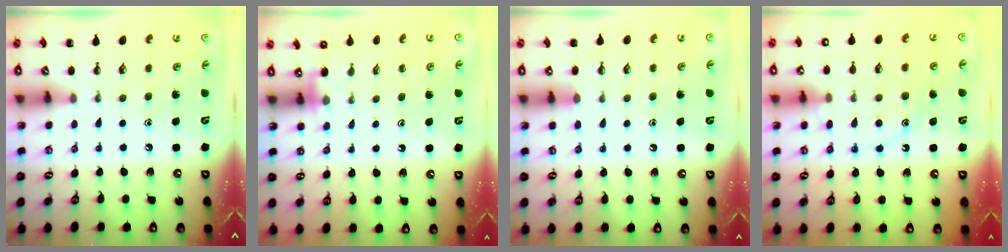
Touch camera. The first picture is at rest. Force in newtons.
{"total": 3.6, "press": 3.5, "slide": 1.0}
{"total": 5.4, "press": 5.1, "slide": 1.8}
{"total": 13.5, "press": 13.4, "slide": 0.8}